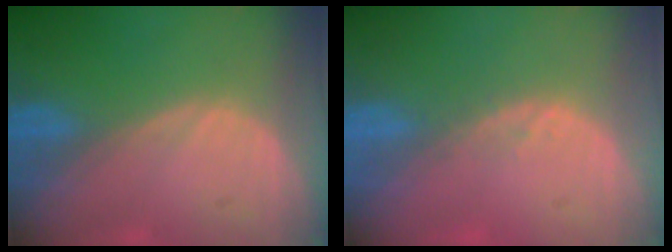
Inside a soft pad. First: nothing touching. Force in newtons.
{"total": 1.3, "press": 1.2, "slide": 0.6}